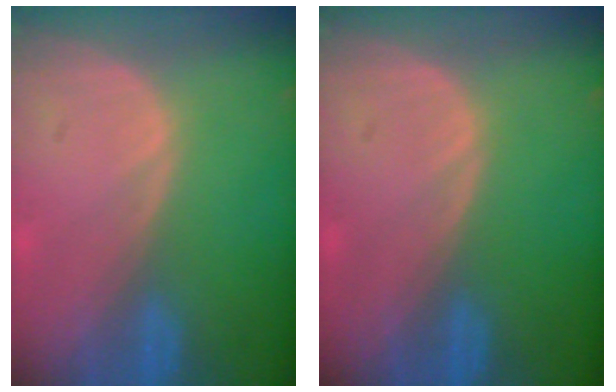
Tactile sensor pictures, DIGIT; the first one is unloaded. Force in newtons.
{"total": 0.0}